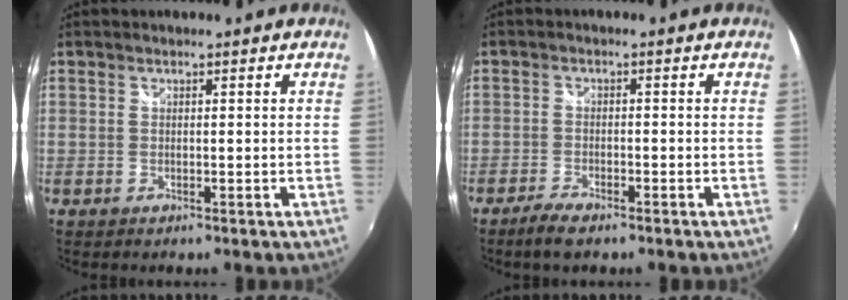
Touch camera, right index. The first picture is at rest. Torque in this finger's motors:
{"motor_torque": [0.26, -0.23, 0.11, 0.03]}